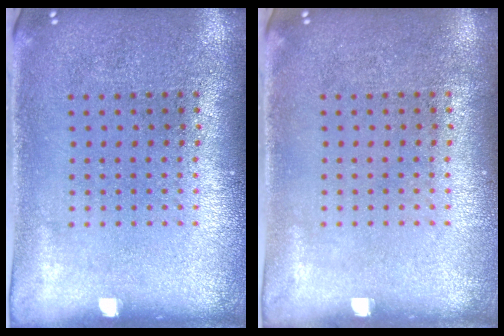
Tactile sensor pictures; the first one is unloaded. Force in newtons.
{"total": 0.0}